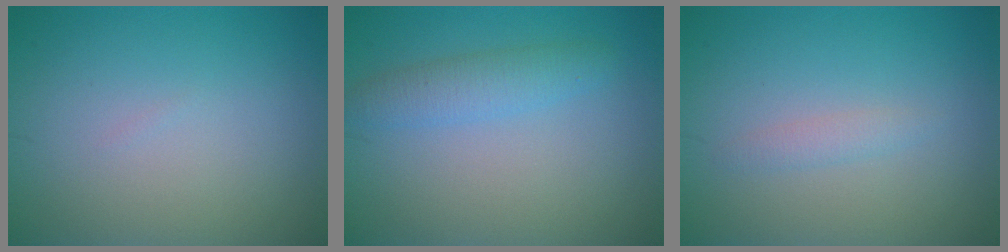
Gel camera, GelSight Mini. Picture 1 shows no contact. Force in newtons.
{"total": 2.4, "press": 2.4, "slide": 0.1}
{"total": 1.1, "press": 1.1, "slide": 0.1}